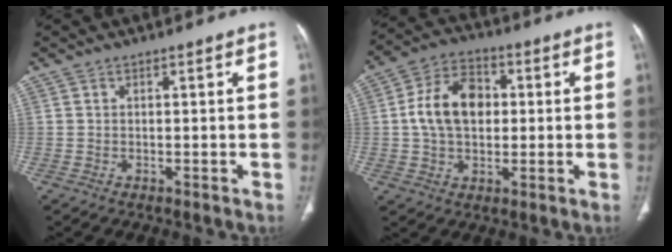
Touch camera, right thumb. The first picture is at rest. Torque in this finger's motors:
{"motor_torque": [-0.11, 1.78, 0.98, -0.05, 0.07]}